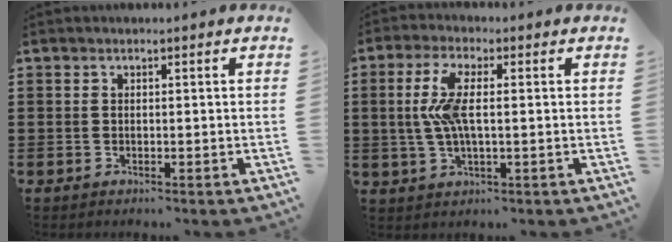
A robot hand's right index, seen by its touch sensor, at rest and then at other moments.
{"total": 7.4, "force": [0.4, 2.5, 6.9], "torque": [-0.165, -0.006, -0.005]}